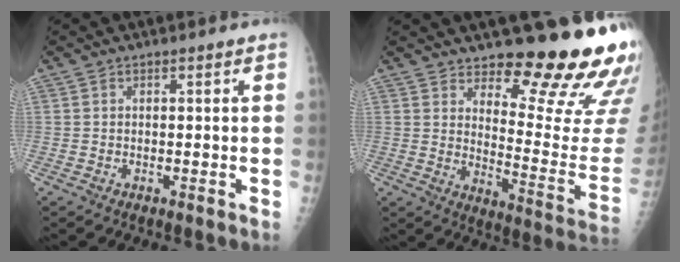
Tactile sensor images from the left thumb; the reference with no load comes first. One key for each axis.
{"total": 17.9, "fx": 14.4, "fy": 3.7, "fz": 10.1, "tx": -0.096, "ty": -0.155, "tz": 0.193}